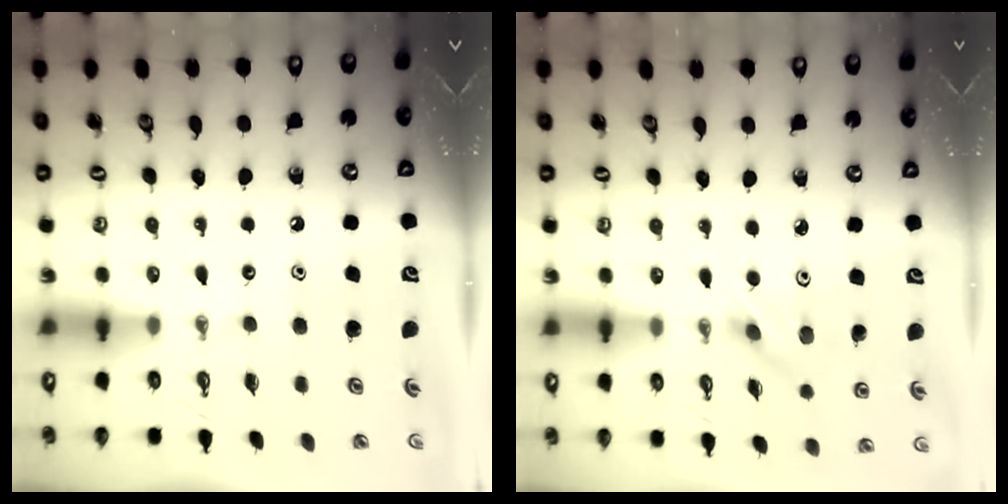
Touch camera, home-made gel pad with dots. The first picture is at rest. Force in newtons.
{"total": 2.9, "press": 2.8, "slide": 0.7}